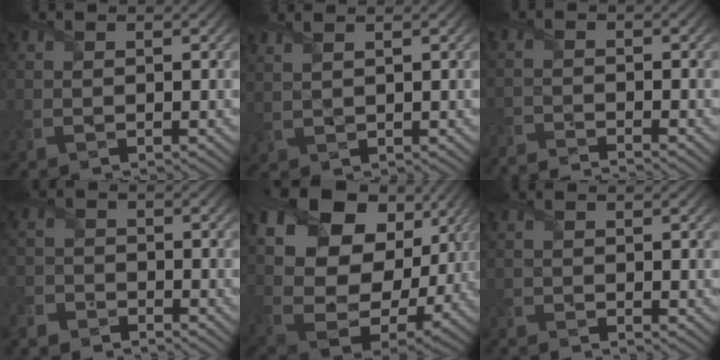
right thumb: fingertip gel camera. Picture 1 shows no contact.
{"total": 2.2, "force": [1.7, 0.1, 1.4], "torque": [-0.031, 0.006, 0.035]}
{"total": 3.2, "force": [-3.1, -0.5, 0.3], "torque": [-0.008, -0.004, -0.070]}
{"total": 3.5, "force": [-3.4, 0.8, 0.2], "torque": [-0.005, -0.002, -0.081]}
{"total": 21.6, "force": [8.2, 15.1, 13.1], "torque": [-0.313, 0.040, 0.173]}
{"total": 2.0, "force": [-2.0, -0.4, 0.0], "torque": [-0.006, -0.007, -0.047]}